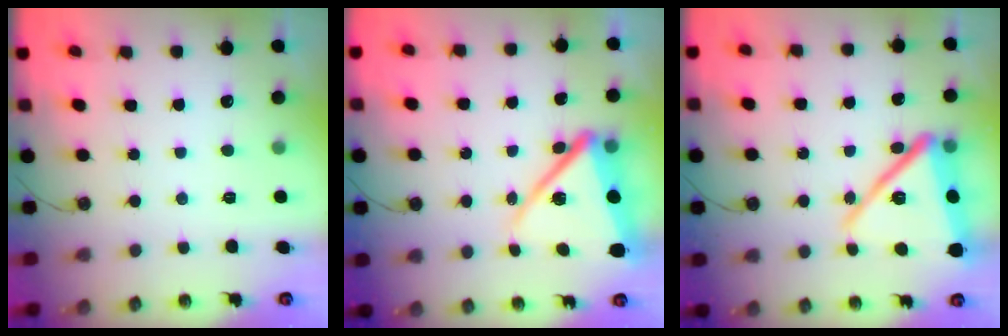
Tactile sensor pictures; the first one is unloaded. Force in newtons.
{"total": 16.3, "press": 16.2, "slide": 1.4}
{"total": 19.4, "press": 16.4, "slide": 10.3}